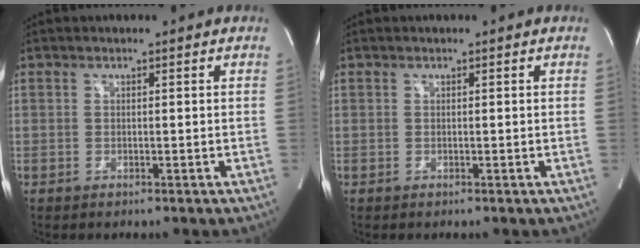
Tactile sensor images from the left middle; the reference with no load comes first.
{"total": 1.4, "force": [0.0, 0.5, -1.3], "torque": [0.014, 0.003, -0.001]}